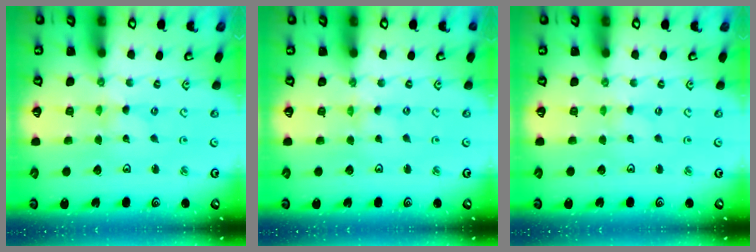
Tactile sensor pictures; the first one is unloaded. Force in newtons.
{"total": 0.0}
{"total": 0.0}